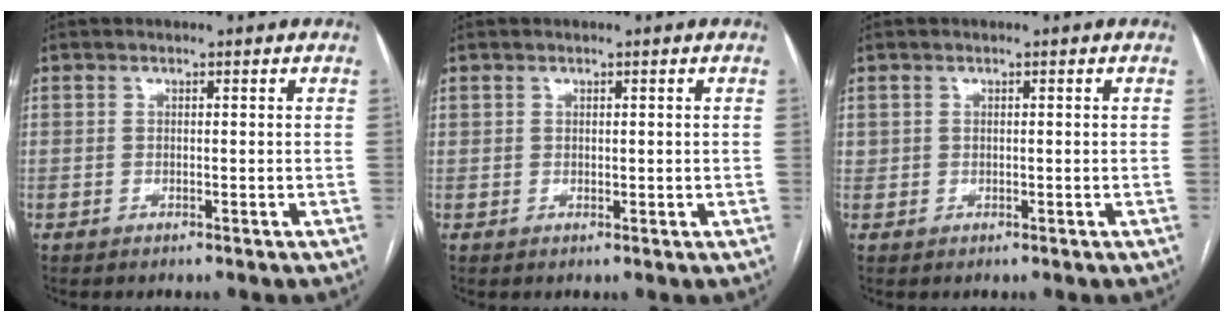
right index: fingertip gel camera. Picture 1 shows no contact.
{"total": 0.5, "force": [0.3, 0.4, 0.1], "torque": [0.006, 0.002, 0.006]}
{"total": 0.5, "force": [0.1, 0.5, 0.0], "torque": [0.005, 0.006, 0.004]}